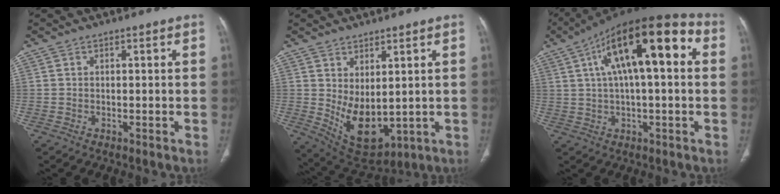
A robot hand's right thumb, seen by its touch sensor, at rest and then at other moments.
{"total": 10.3, "force": [0.6, 5.7, 8.5], "torque": [-0.127, -0.023, 0.042]}
{"total": 20.5, "force": [5.4, 7.3, 18.4], "torque": [-0.287, 0.036, 0.078]}